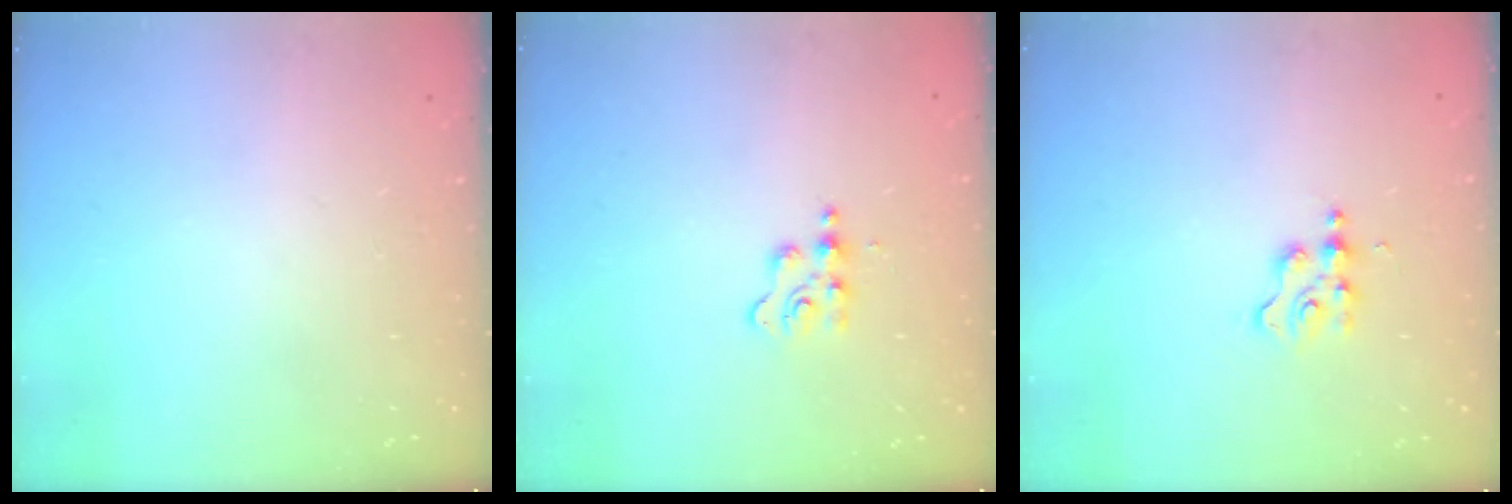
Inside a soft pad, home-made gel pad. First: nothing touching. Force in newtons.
{"total": 3.8, "press": 3.8, "slide": 0.4}
{"total": 3.1, "press": 3.1, "slide": 0.4}